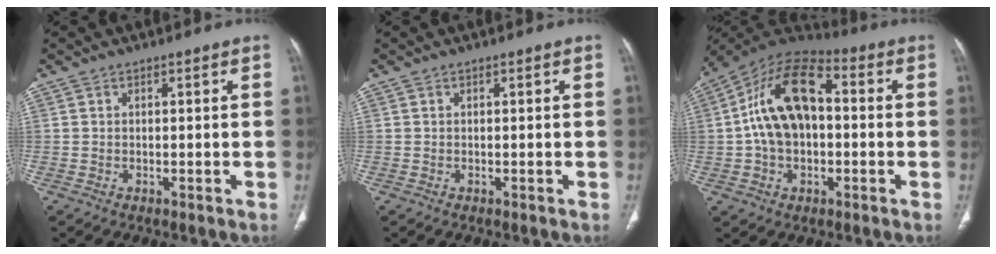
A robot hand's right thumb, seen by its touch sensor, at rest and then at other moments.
{"total": 0.0}
{"total": 16.5, "force": [0.8, 10.1, 13.1], "torque": [-0.221, 0.039, 0.004]}